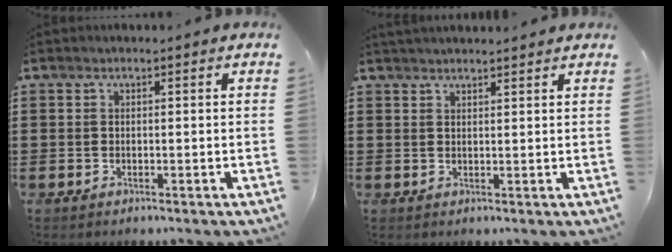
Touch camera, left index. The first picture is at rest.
{"total": 1.6, "force": [1.6, 0.3, 0.2], "torque": [-0.008, 0.002, 0.031]}